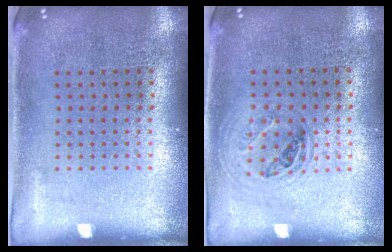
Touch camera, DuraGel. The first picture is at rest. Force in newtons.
{"total": 1.1, "press": 1.0, "slide": 0.4}